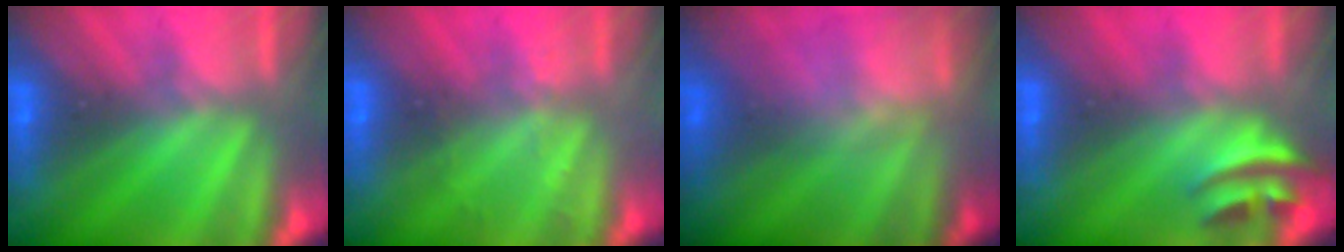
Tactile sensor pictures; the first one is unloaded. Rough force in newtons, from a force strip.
{"total": 1.9}
{"total": 8.6}
{"total": 2.7}